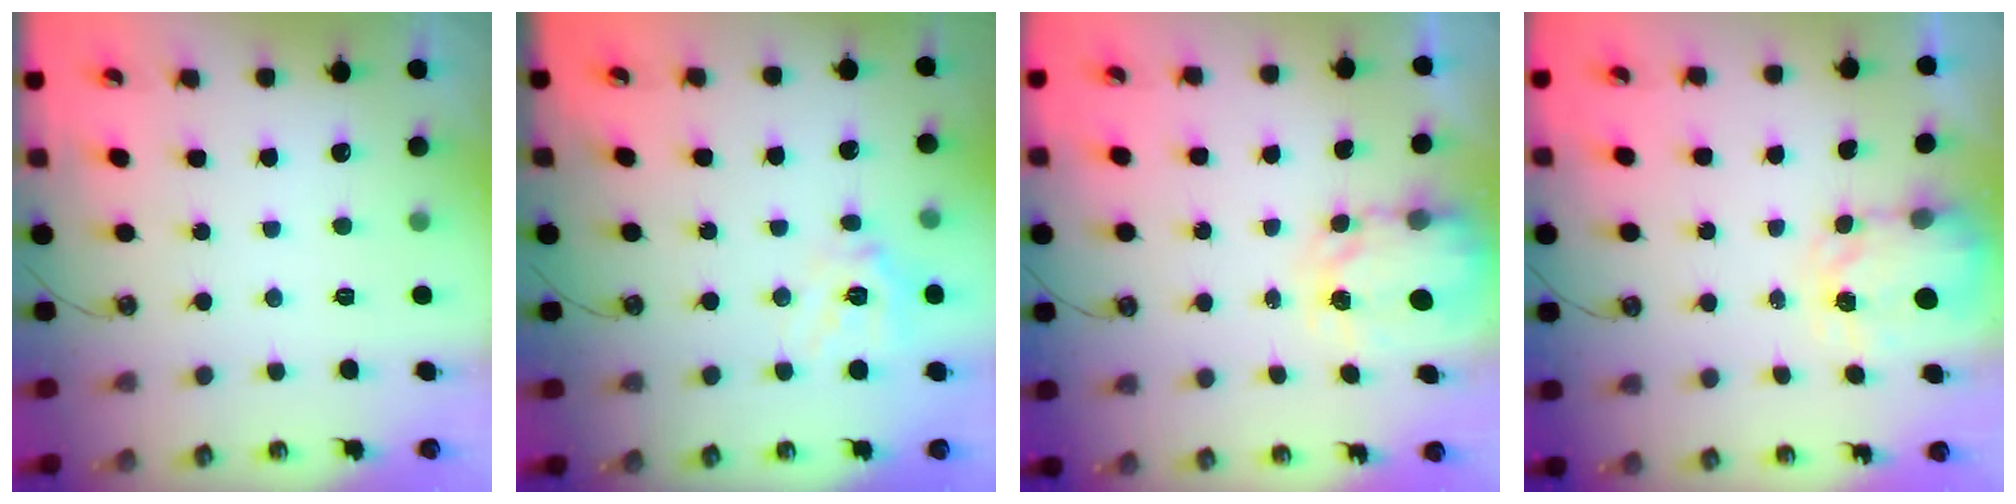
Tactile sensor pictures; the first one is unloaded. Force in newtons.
{"total": 13.2, "press": 13.0, "slide": 2.1}
{"total": 4.0, "press": 4.0, "slide": 0.1}
{"total": 3.5, "press": 3.5, "slide": 0.4}